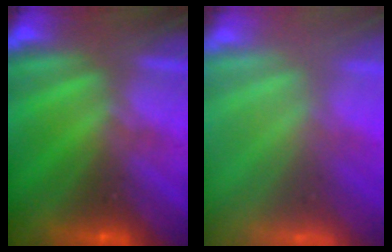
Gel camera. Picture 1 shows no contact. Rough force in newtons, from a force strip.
{"total": 7.0}